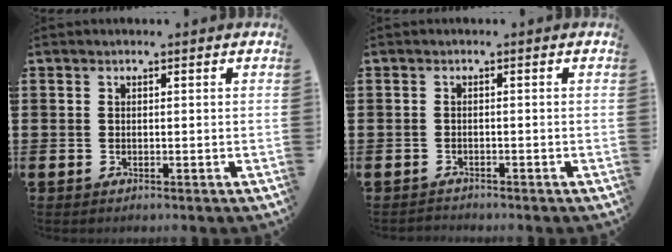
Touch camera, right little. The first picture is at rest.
{"total": 0.7, "force": [-0.7, 0.0, -0.1], "torque": [0.000, 0.000, -0.016]}